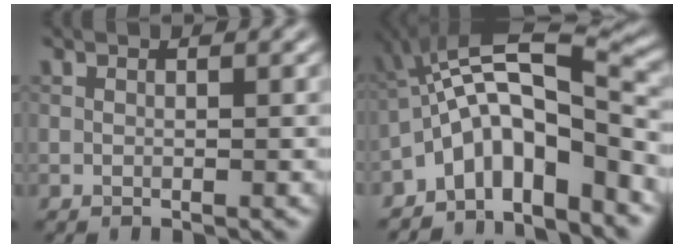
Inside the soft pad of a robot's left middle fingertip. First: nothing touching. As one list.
[{"total": 9.3, "force": [-3.8, 3.7, 7.7], "torque": [-0.111, 0.025, -0.076]}]